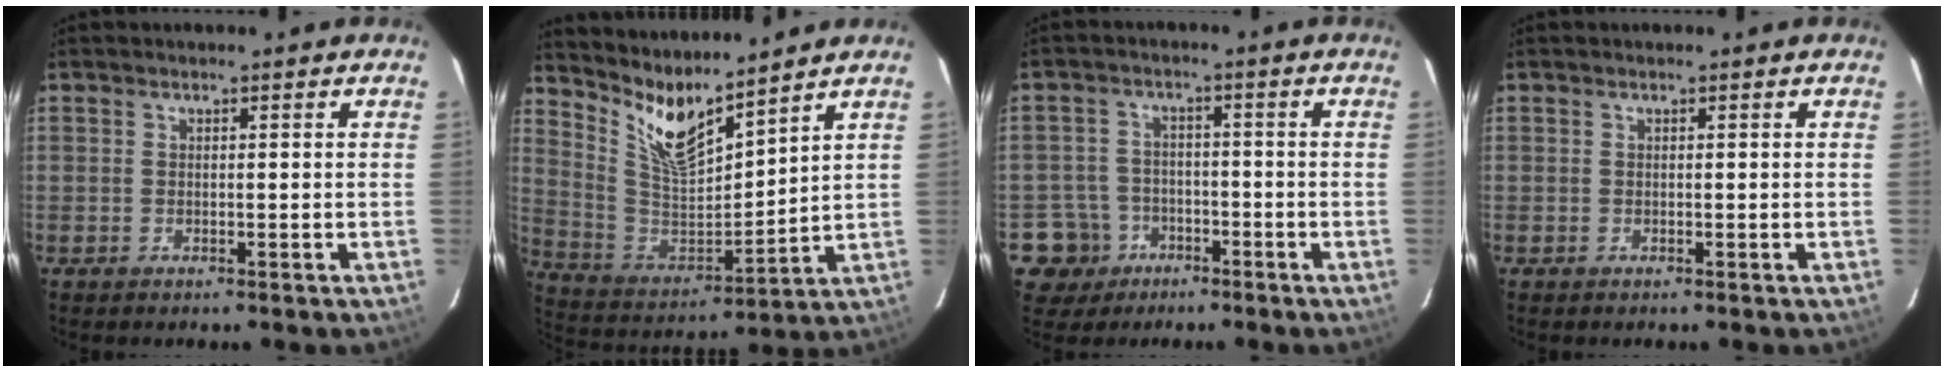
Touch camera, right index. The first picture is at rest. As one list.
[{"total": 11.9, "force": [9.8, 1.8, 6.4], "torque": [-0.129, -0.025, 0.198]}, {"total": 7.1, "force": [-3.4, 6.2, 0.4], "torque": [-0.029, 0.026, -0.054]}, {"total": 0.0}]